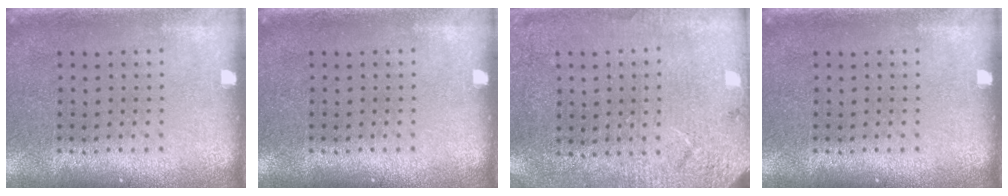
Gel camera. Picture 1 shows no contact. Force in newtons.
{"total": 0.0}
{"total": 2.6, "press": 2.5, "slide": 0.7}
{"total": 0.0}